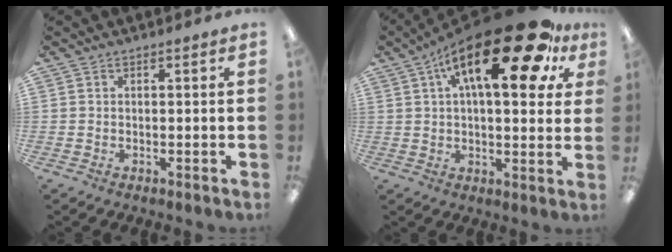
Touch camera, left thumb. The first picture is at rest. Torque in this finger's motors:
{"motor_torque": [0.00, 1.20, 2.08, -0.70, 0.51]}